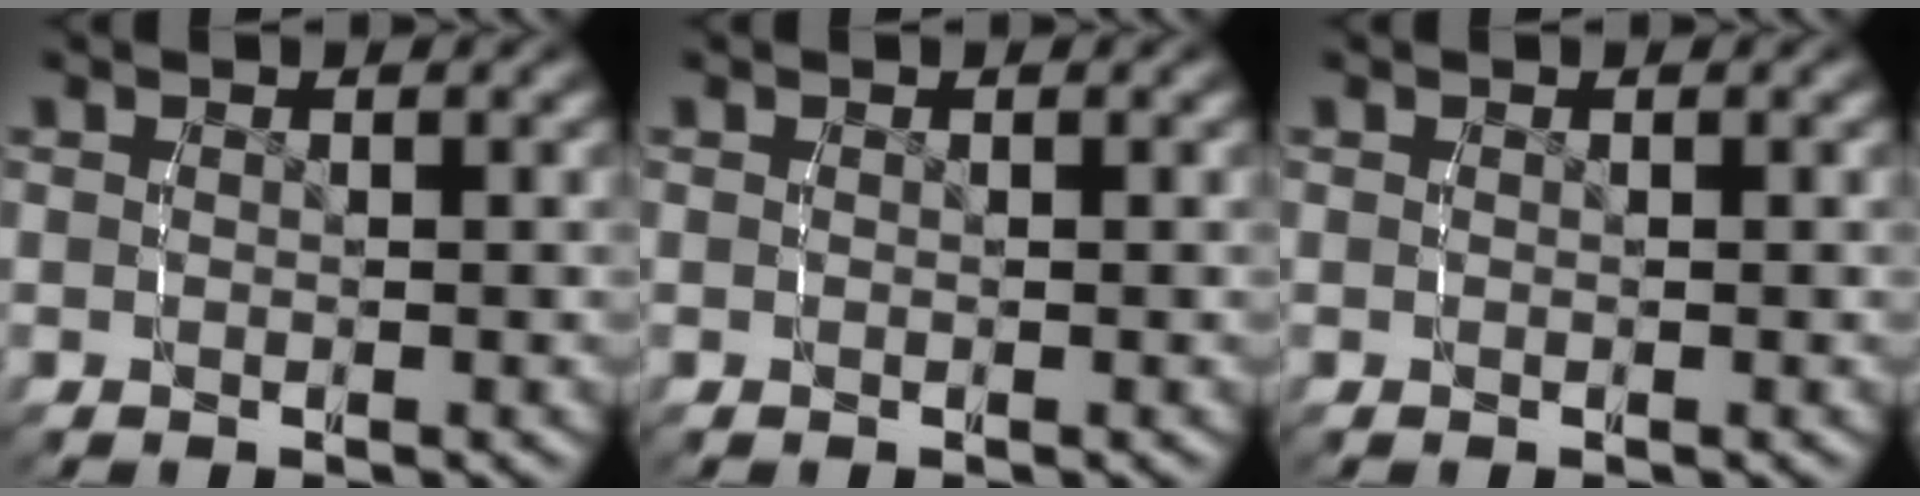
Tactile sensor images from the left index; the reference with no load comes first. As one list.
[{"total": 0.0}, {"total": 0.0}]